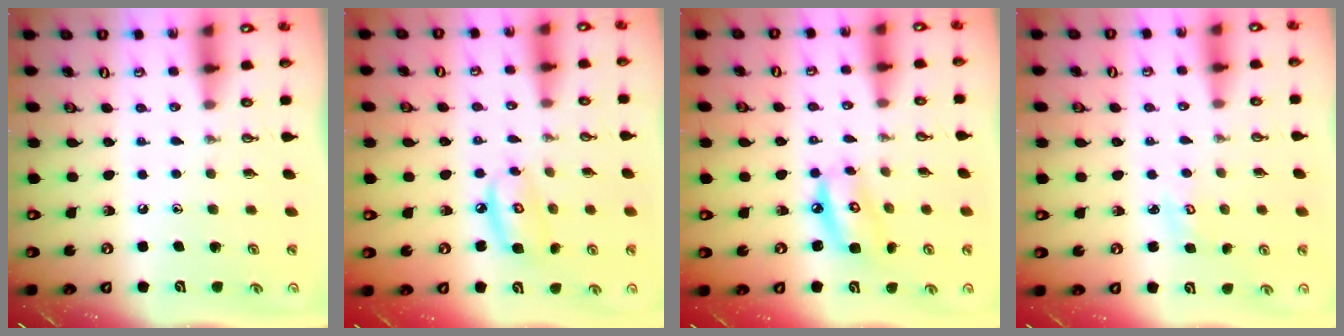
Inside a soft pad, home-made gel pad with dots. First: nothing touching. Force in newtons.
{"total": 6.9, "press": 6.9, "slide": 0.4}
{"total": 8.5, "press": 8.4, "slide": 0.8}
{"total": 2.3, "press": 2.3, "slide": 0.2}